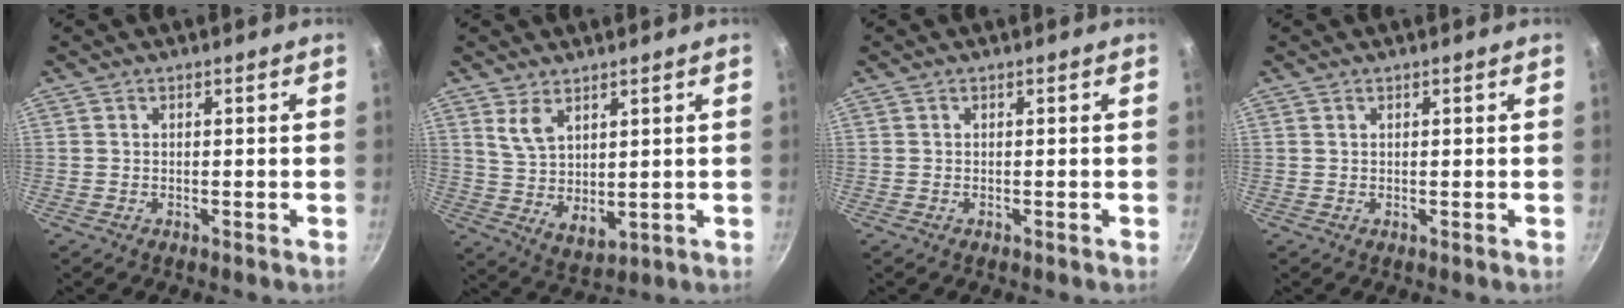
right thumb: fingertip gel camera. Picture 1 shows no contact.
{"total": 7.4, "force": [3.9, 3.7, 5.1], "torque": [-0.081, -0.032, 0.085]}
{"total": 0.0}
{"total": 0.0}